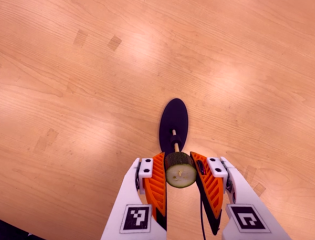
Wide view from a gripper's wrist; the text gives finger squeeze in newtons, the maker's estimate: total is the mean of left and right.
{"total": 10.4, "left": 9.6, "right": 11.1}